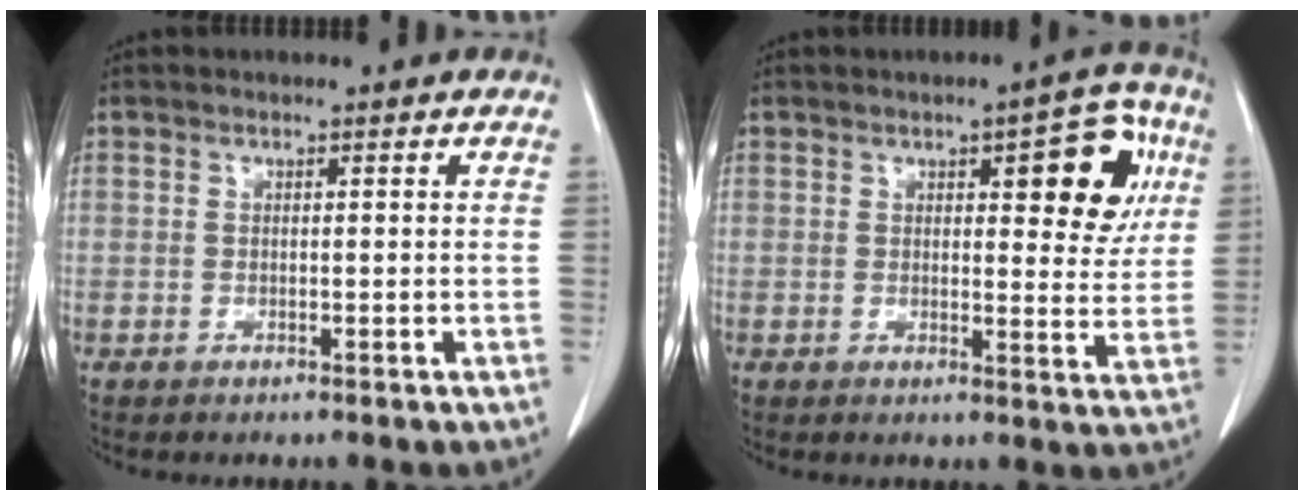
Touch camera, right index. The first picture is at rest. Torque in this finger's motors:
{"motor_torque": [0.56, 0.48, 0.19, 0.05]}